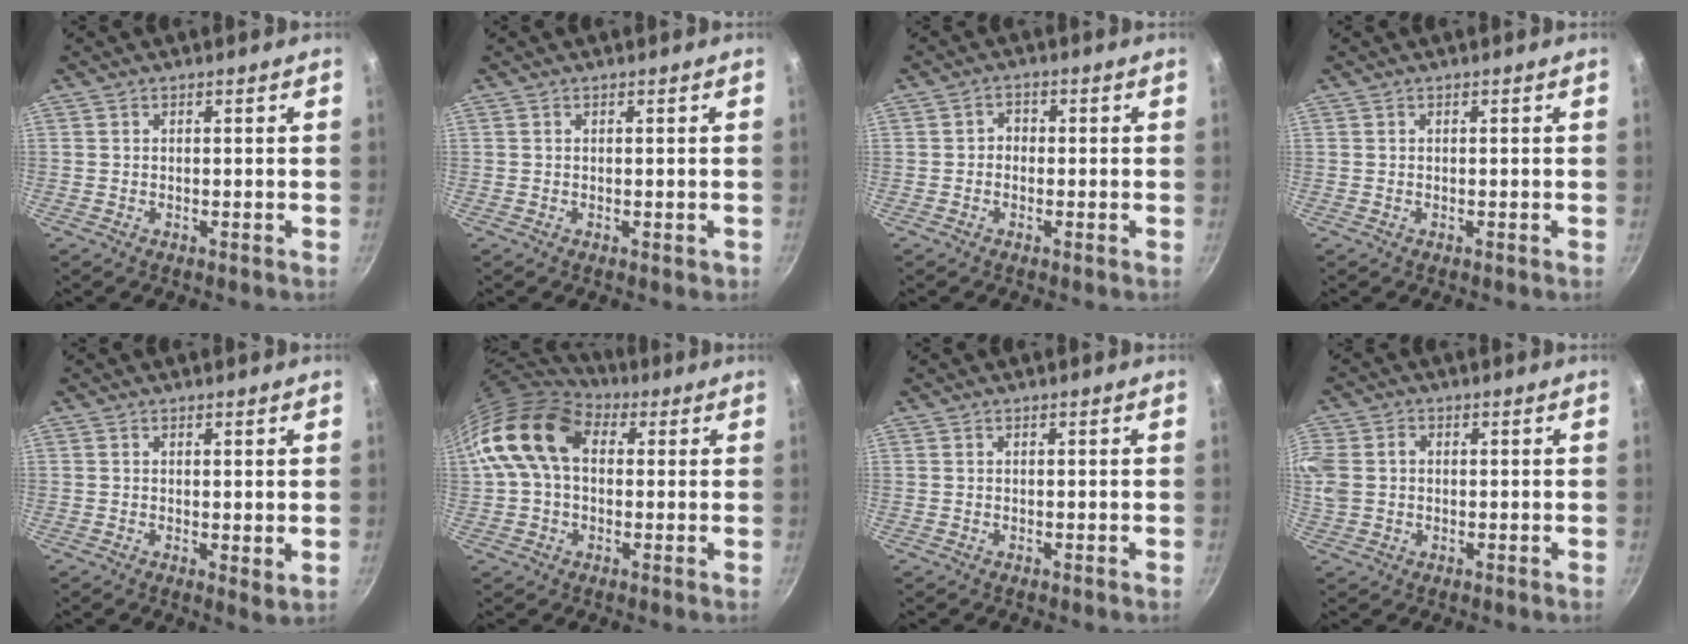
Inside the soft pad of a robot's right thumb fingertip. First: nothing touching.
{"total": 0.6, "force": [-0.1, 0.2, 0.5], "torque": [-0.003, 0.000, -0.001]}
{"total": 1.9, "force": [-0.5, 1.7, 0.9], "torque": [-0.005, 0.009, -0.012]}
{"total": 0.0}
{"total": 2.5, "force": [0.7, 1.0, 2.2], "torque": [-0.033, -0.007, 0.010]}
{"total": 14.6, "force": [3.1, 10.0, 10.2], "torque": [-0.167, 0.019, 0.038]}
{"total": 0.0}
{"total": 10.5, "force": [1.1, 8.7, 5.7], "torque": [-0.145, 0.021, 0.016]}